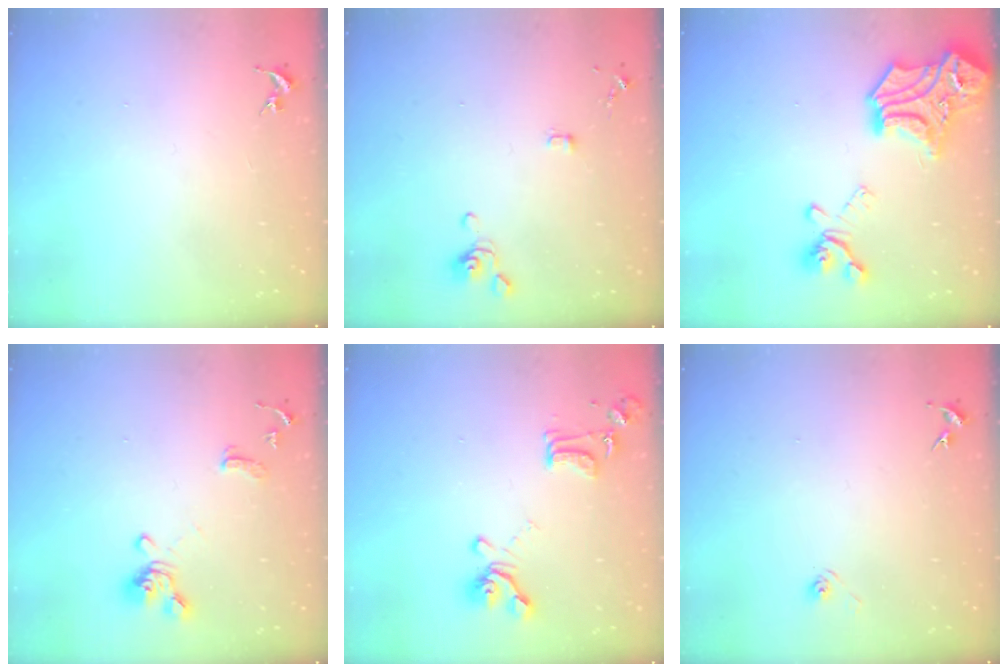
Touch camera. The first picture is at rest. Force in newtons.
{"total": 3.8, "press": 3.7, "slide": 0.9}
{"total": 24.0, "press": 24.0, "slide": 1.3}
{"total": 12.9, "press": 12.8, "slide": 1.1}
{"total": 12.6, "press": 12.5, "slide": 1.0}
{"total": 3.0, "press": 2.6, "slide": 1.5}